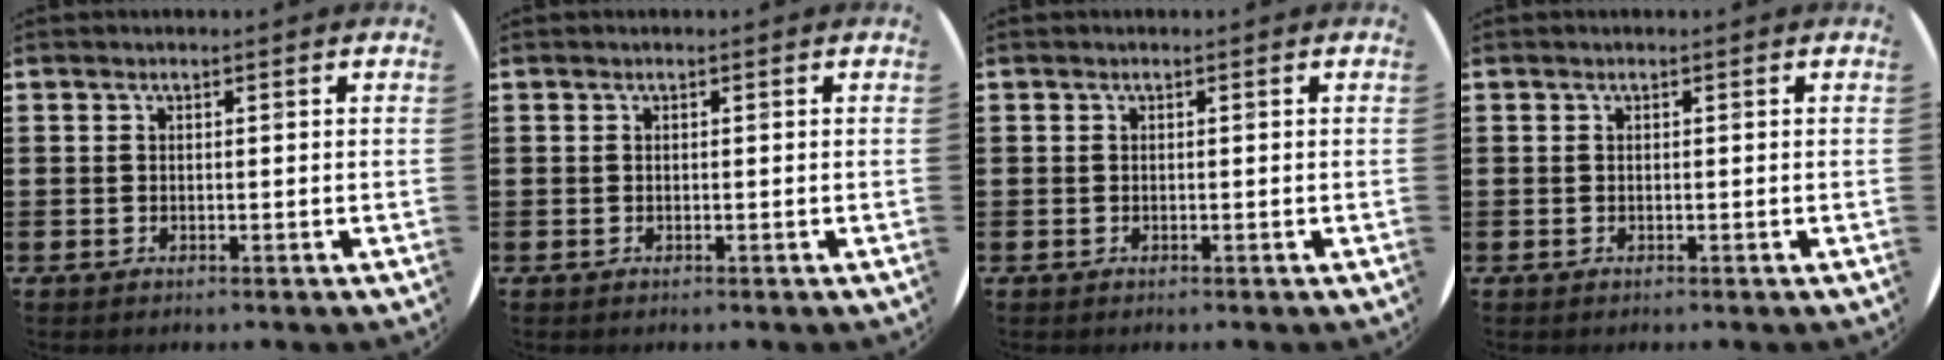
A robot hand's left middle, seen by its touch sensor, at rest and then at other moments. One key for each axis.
{"total": 0.0}
{"total": 0.0}
{"total": 0.0}